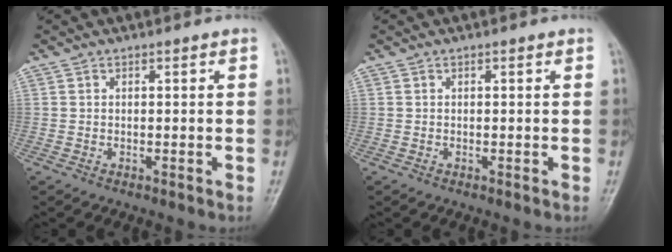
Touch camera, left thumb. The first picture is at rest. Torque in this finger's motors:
{"motor_torque": [-0.10, 0.32, -0.09, -0.04, 0.02]}